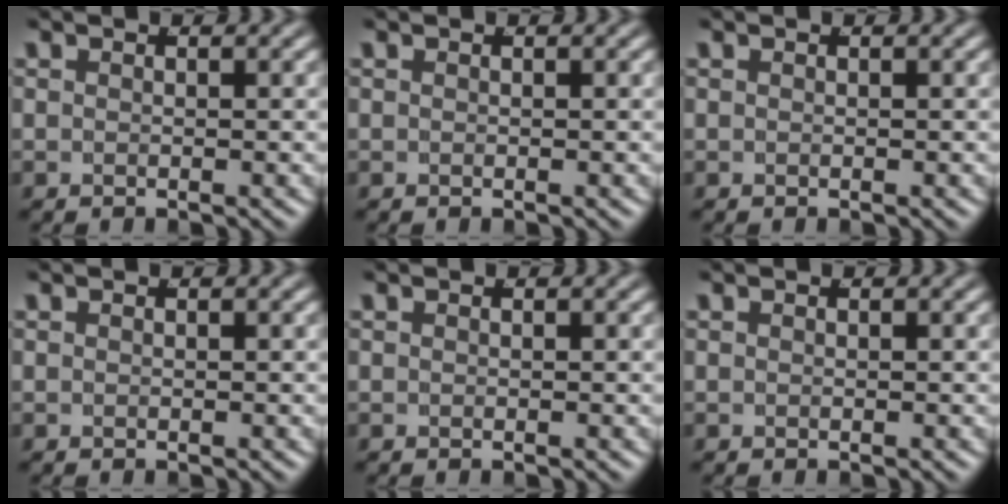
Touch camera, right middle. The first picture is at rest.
{"total": 0.0}
{"total": 0.0}
{"total": 0.0}
{"total": 0.0}
{"total": 0.0}